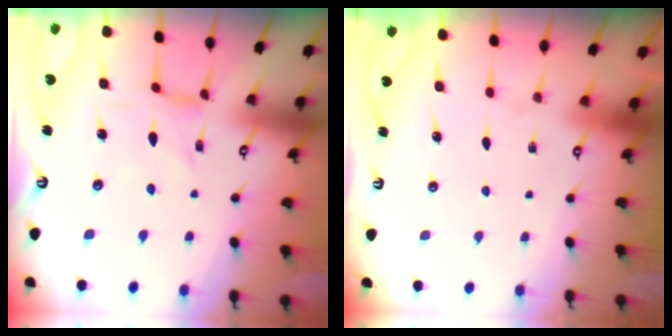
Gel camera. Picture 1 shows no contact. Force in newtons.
{"total": 0.0}